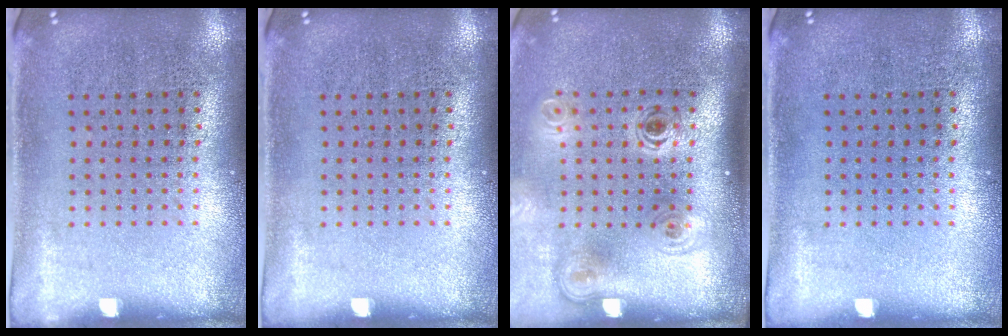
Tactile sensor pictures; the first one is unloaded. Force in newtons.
{"total": 0.0}
{"total": 2.1, "press": 1.4, "slide": 1.5}
{"total": 0.0}